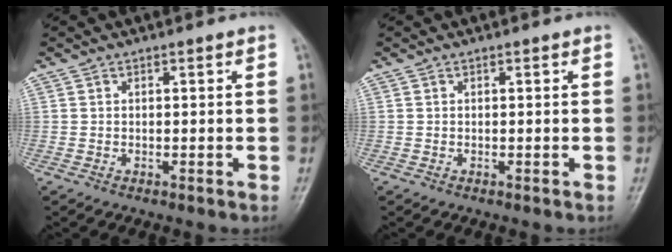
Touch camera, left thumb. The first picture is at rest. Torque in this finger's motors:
{"motor_torque": [-0.02, 0.04, 0.00, 0.07, 0.00]}